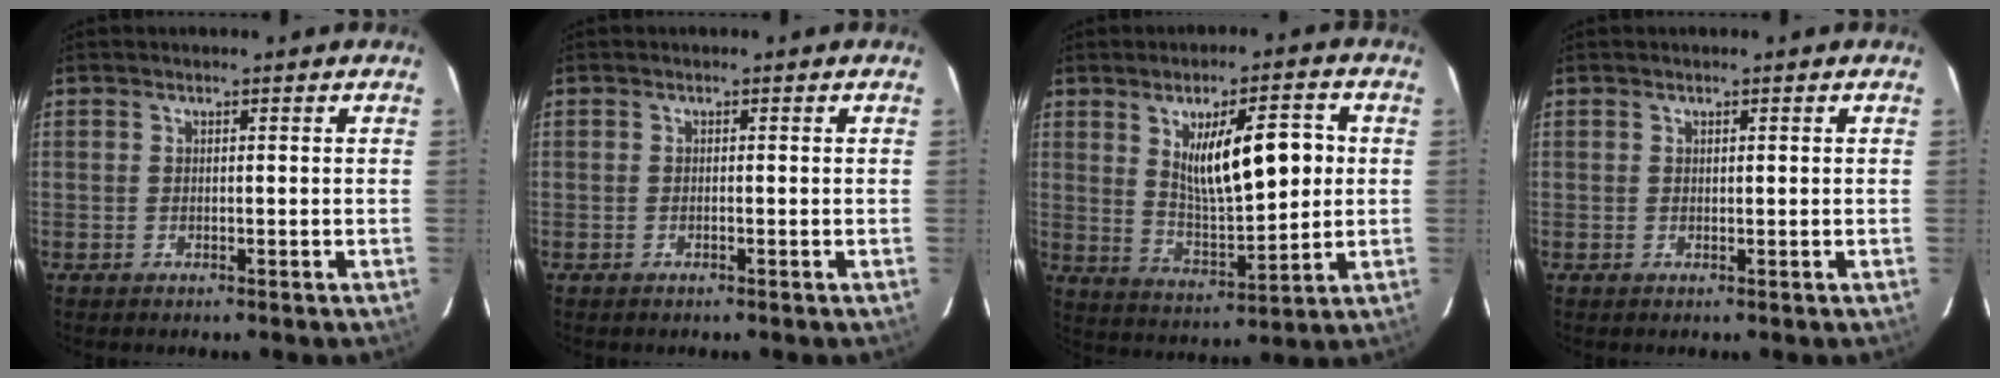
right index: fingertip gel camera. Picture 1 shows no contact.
{"total": 0.0}
{"total": 12.5, "force": [2.8, 3.3, 11.7], "torque": [-0.194, 0.004, 0.056]}
{"total": 0.0}